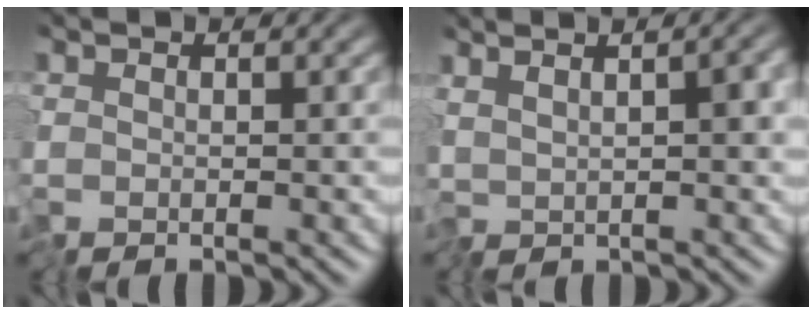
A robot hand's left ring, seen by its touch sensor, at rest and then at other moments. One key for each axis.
{"total": 3.7, "fx": 0.4, "fy": 0.9, "fz": 3.5, "tx": -0.059, "ty": 0.009, "tz": 0.005}